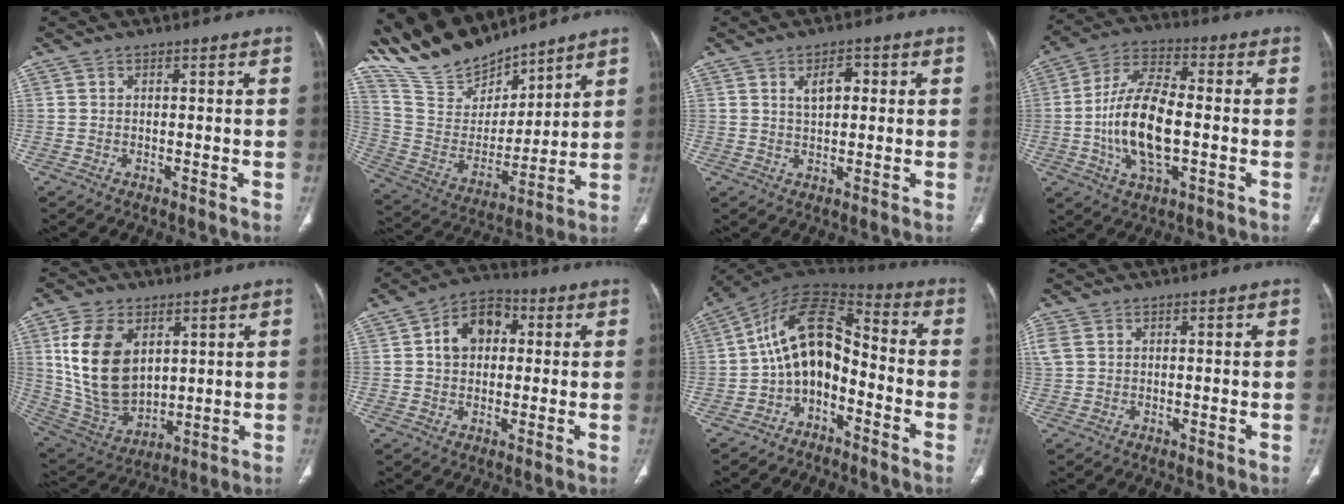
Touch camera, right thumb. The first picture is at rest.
{"total": 17.7, "force": [16.0, 5.8, 4.7], "torque": [-0.064, -0.078, 0.319]}
{"total": 4.2, "force": [1.2, 2.3, 3.3], "torque": [-0.043, 0.002, 0.021]}
{"total": 15.1, "force": [-2.1, 6.8, 13.4], "torque": [-0.262, 0.016, -0.040]}
{"total": 17.8, "force": [4.8, 11.9, 12.4], "torque": [-0.211, -0.022, 0.113]}
{"total": 9.5, "force": [1.7, 7.0, 6.2], "torque": [-0.077, 0.017, 0.017]}
{"total": 12.4, "force": [-3.6, 7.8, 8.9], "torque": [-0.133, 0.084, -0.071]}
{"total": 3.3, "force": [0.9, 2.6, 1.9], "torque": [-0.063, 0.014, 0.025]}